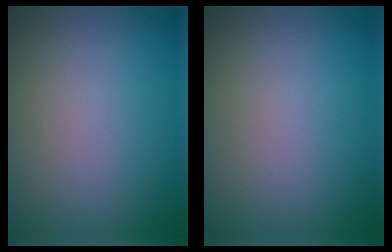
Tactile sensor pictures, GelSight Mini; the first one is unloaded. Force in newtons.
{"total": 0.0}